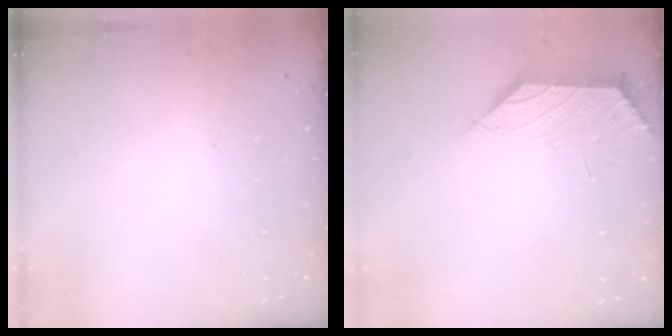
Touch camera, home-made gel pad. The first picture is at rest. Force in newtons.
{"total": 1.2, "press": 1.1, "slide": 0.4}